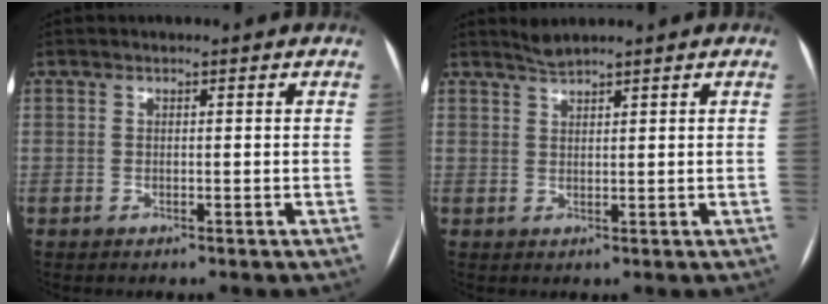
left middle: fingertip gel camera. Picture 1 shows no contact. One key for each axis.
{"total": 1.7, "fx": 1.7, "fy": -0.4, "fz": 0.2, "tx": -0.005, "ty": 0.005, "tz": 0.037}